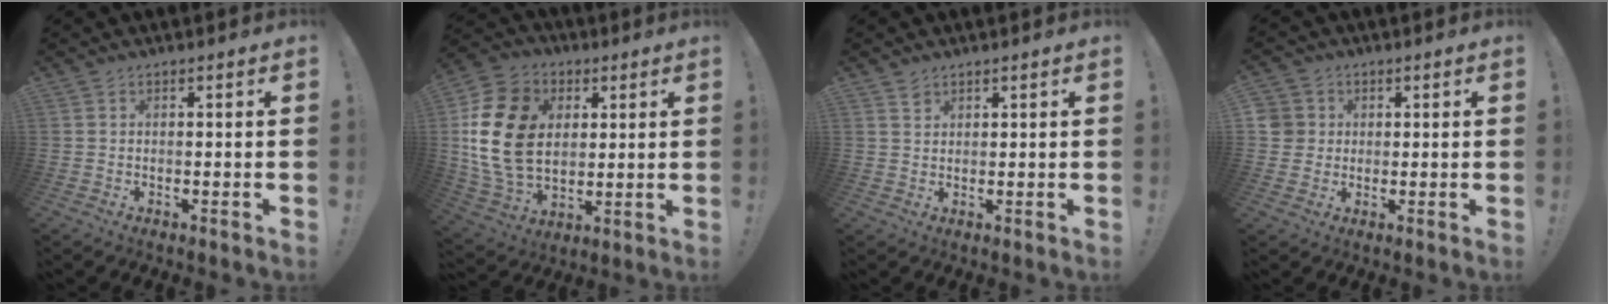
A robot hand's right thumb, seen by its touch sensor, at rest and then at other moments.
{"total": 21.2, "force": [3.1, 16.1, 13.5], "torque": [-0.252, 0.001, 0.065]}
{"total": 1.8, "force": [1.5, 1.0, 0.4], "torque": [0.004, -0.010, 0.026]}
{"total": 5.1, "force": [0.8, 4.9, 1.0], "torque": [-0.018, -0.003, 0.014]}